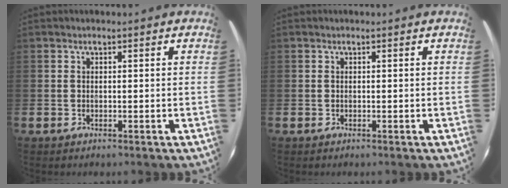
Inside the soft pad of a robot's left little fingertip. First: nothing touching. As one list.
[{"total": 0.0}]